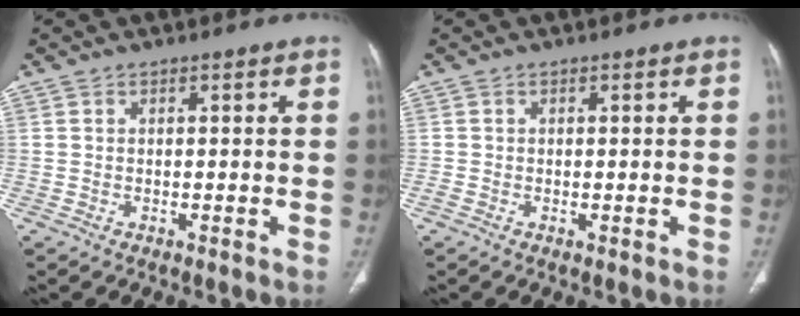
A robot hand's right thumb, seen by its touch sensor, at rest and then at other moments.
{"total": 1.1, "force": [-0.5, 0.5, 0.9], "torque": [-0.017, -0.002, -0.009]}